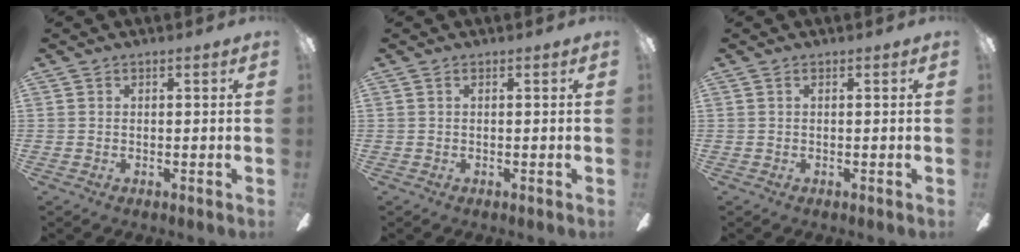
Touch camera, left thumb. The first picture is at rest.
{"total": 0.0}
{"total": 0.0}